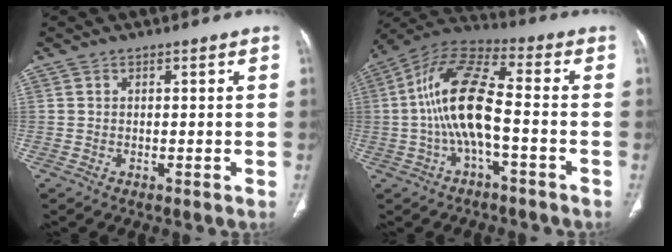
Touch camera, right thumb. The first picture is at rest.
{"total": 13.8, "force": [-2.0, 4.7, 12.8], "torque": [-0.263, 0.045, -0.042]}